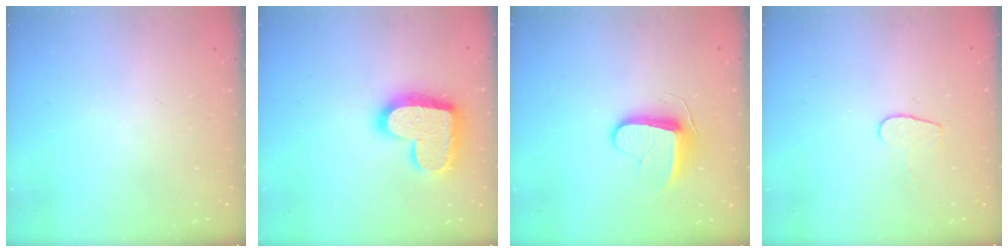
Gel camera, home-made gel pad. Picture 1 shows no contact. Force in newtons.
{"total": 17.7, "press": 17.7, "slide": 1.2}
{"total": 9.3, "press": 9.3, "slide": 0.1}
{"total": 5.4, "press": 5.4, "slide": 0.6}